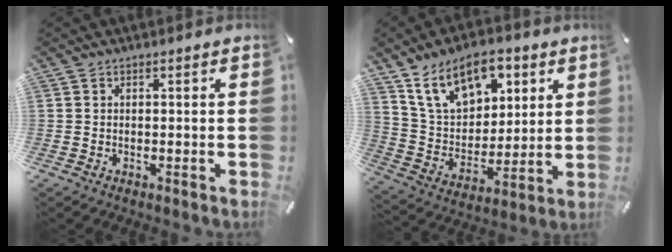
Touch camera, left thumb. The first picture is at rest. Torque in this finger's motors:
{"motor_torque": [1.11, -0.18, 1.58, -1.18, 0.20]}